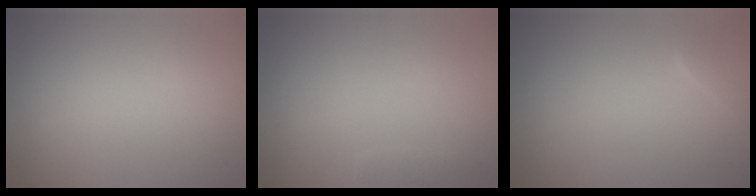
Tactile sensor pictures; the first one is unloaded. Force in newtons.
{"total": 0.7, "press": 0.7, "slide": 0.1}
{"total": 0.9, "press": 0.9, "slide": 0.1}